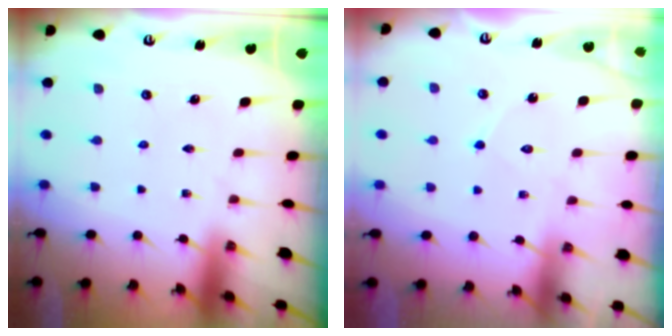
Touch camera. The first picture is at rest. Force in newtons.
{"total": 6.5, "press": 6.5, "slide": 0.5}